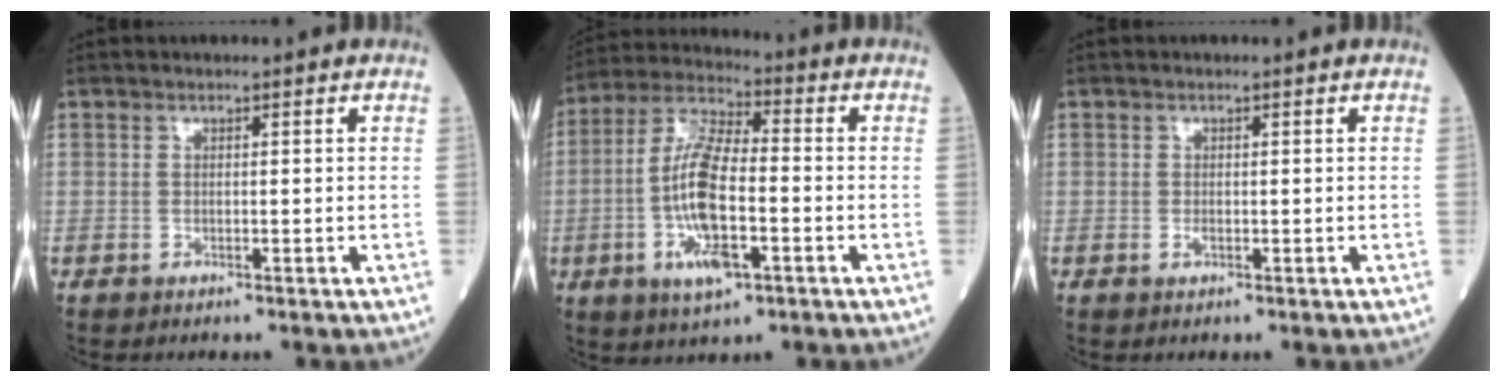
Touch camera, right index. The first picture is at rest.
{"total": 13.1, "force": [-3.1, 3.5, 12.3], "torque": [-0.253, -0.003, -0.057]}
{"total": 0.7, "force": [-0.3, 0.3, 0.5], "torque": [-0.012, 0.000, -0.004]}